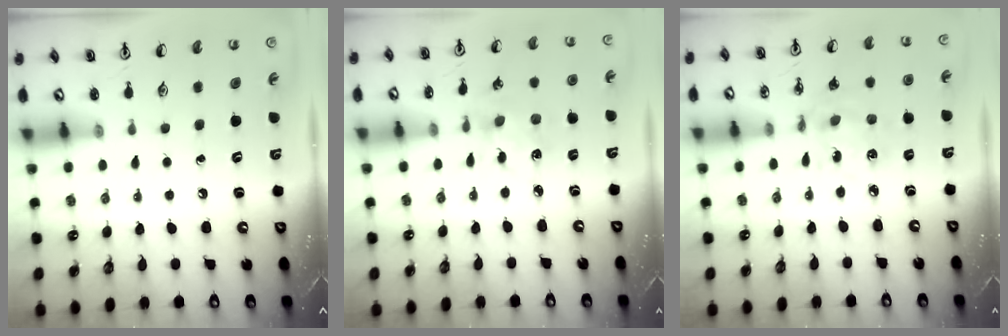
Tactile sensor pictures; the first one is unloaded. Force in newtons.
{"total": 3.3, "press": 3.2, "slide": 0.3}
{"total": 3.1, "press": 2.9, "slide": 1.1}